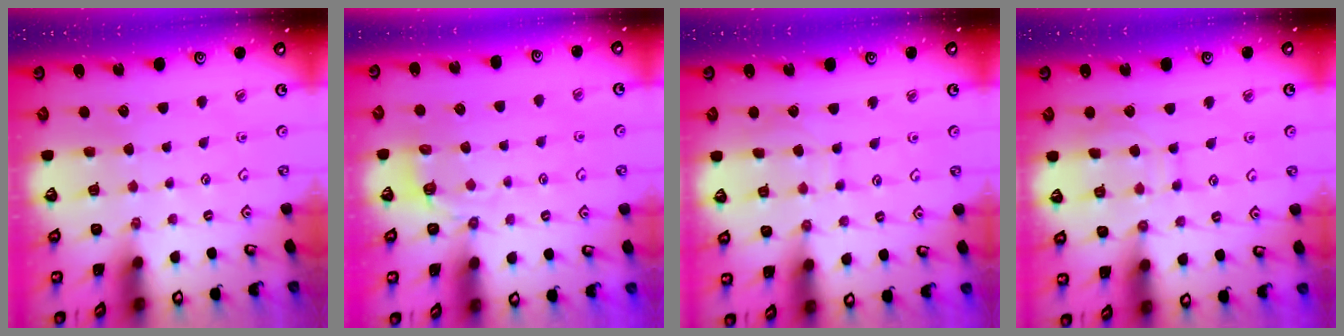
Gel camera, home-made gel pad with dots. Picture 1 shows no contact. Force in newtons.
{"total": 2.9, "press": 2.0, "slide": 2.1}
{"total": 5.5, "press": 5.5, "slide": 0.3}
{"total": 8.5, "press": 8.5, "slide": 0.7}